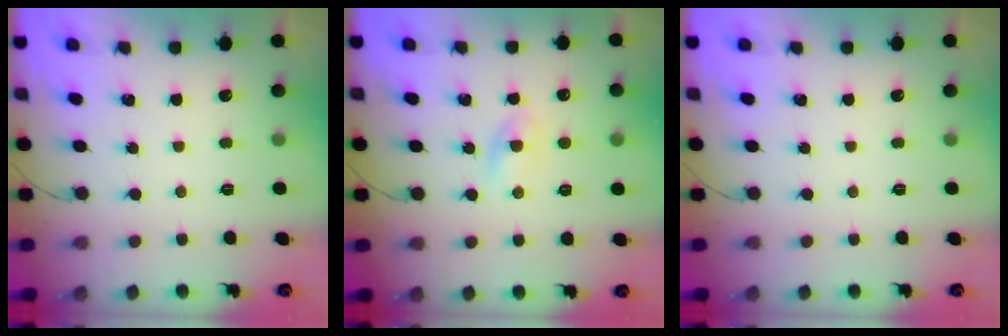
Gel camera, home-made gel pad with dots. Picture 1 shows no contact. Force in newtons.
{"total": 2.2, "press": 2.0, "slide": 0.9}
{"total": 0.0}